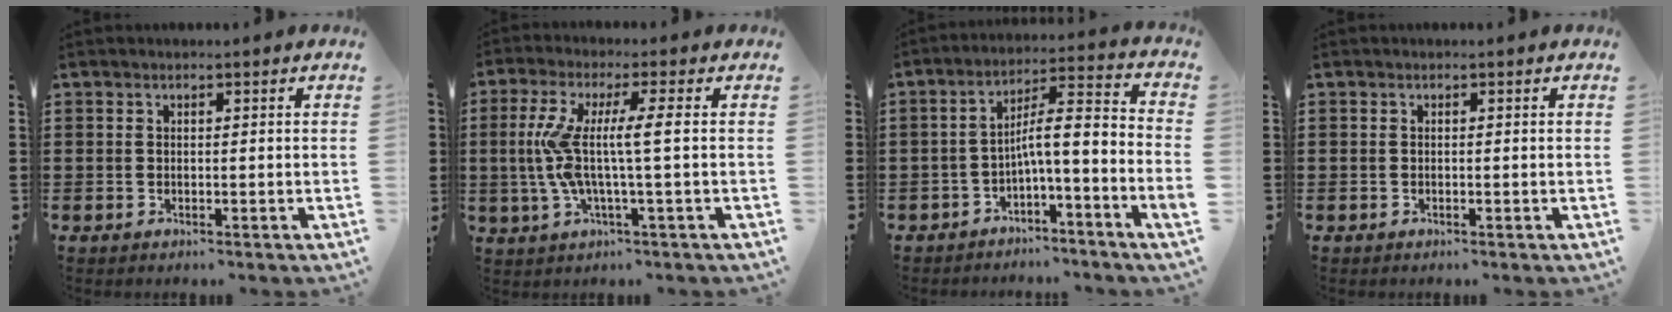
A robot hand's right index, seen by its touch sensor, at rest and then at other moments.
{"total": 8.6, "force": [0.0, 0.0, 8.6], "torque": [-0.188, -0.016, -0.013]}
{"total": 5.3, "force": [-3.5, -0.7, 3.9], "torque": [-0.078, -0.021, -0.080]}
{"total": 0.0}